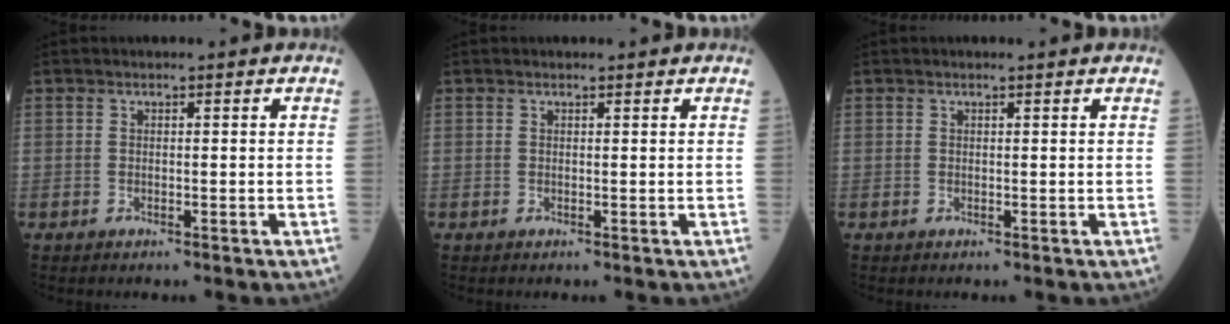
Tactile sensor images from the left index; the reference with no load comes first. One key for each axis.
{"total": 0.6, "fx": 0.5, "fy": 0.2, "fz": 0.2, "tx": -0.009, "ty": -0.001, "tz": 0.005}
{"total": 0.6, "fx": 0.5, "fy": 0.0, "fz": 0.2, "tx": -0.010, "ty": 0.000, "tz": 0.006}